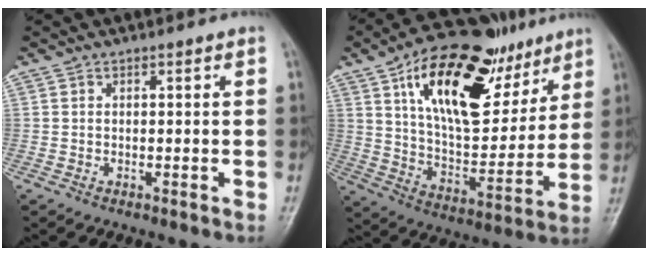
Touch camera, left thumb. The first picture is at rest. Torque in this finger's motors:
{"motor_torque": [1.32, 1.37, 1.58, -1.18, 0.23]}